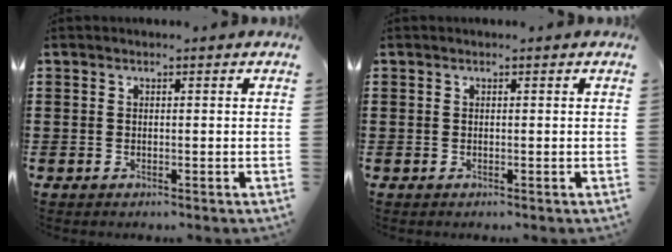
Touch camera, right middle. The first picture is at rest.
{"total": 0.0}